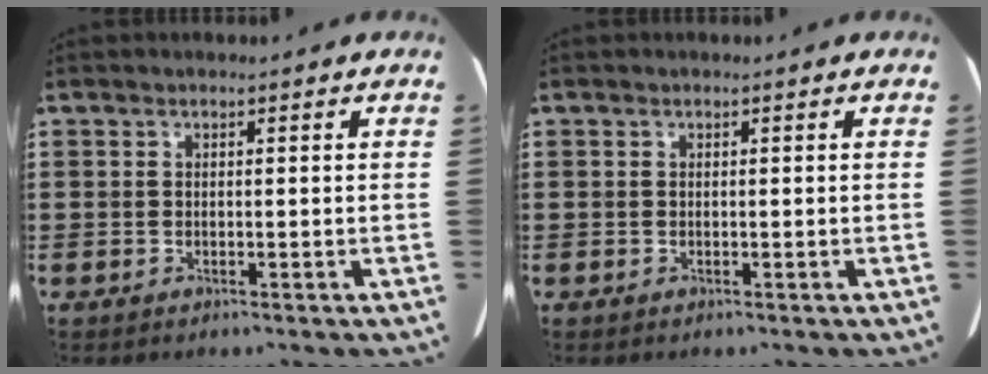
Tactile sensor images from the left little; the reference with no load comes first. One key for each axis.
{"total": 0.0}